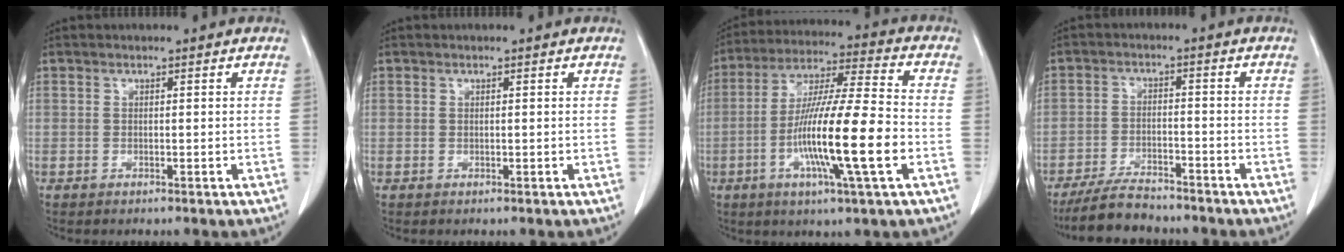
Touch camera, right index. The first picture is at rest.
{"total": 0.0}
{"total": 16.1, "force": [-4.3, 0.2, 15.6], "torque": [-0.289, -0.010, -0.082]}
{"total": 7.3, "force": [-6.6, 2.0, 2.6], "torque": [-0.049, -0.016, -0.117]}